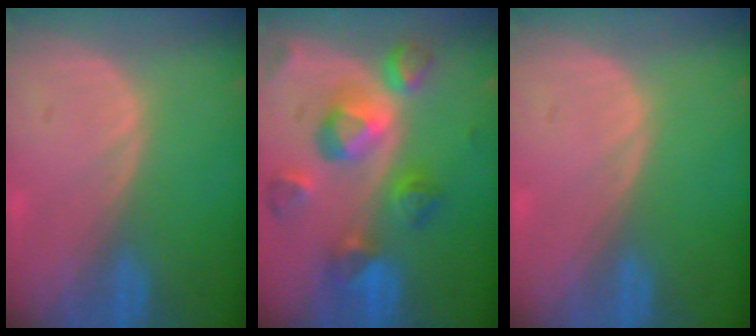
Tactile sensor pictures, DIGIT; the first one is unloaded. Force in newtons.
{"total": 10.4, "press": 9.3, "slide": 4.6}
{"total": 0.0}